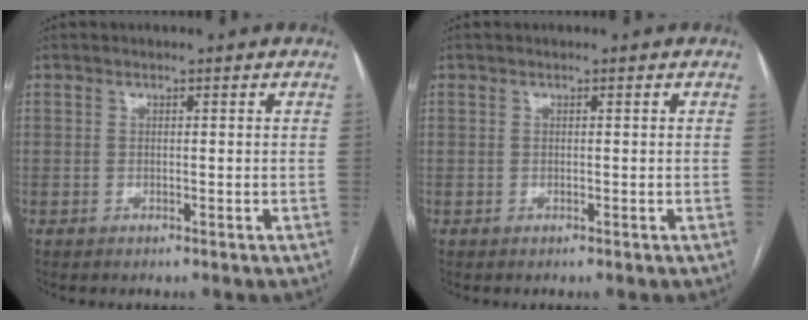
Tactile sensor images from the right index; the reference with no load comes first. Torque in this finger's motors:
{"motor_torque": [0.00, 0.00, 0.00, 0.00]}